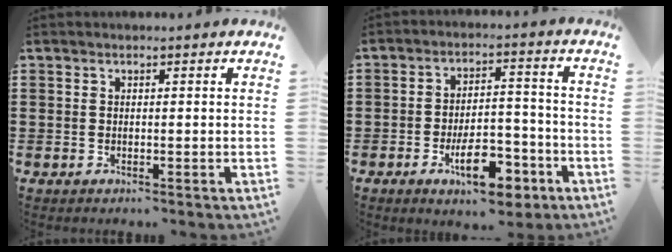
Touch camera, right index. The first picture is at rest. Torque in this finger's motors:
{"motor_torque": [1.14, -1.00, 0.29, 0.06]}